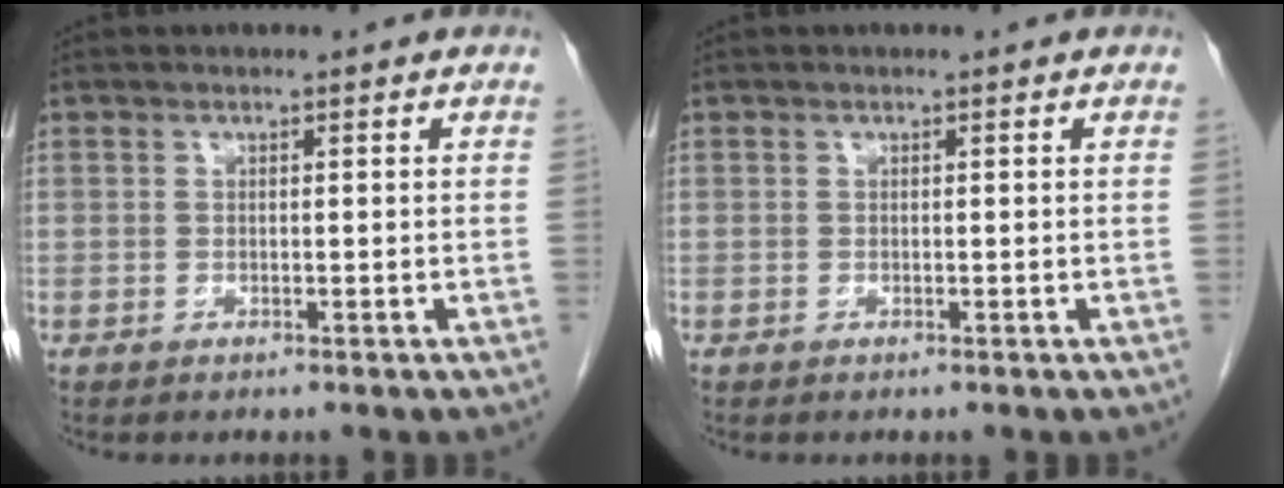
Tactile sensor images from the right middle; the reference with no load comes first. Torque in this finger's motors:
{"motor_torque": [0.00, 0.00, 0.00, 0.00]}